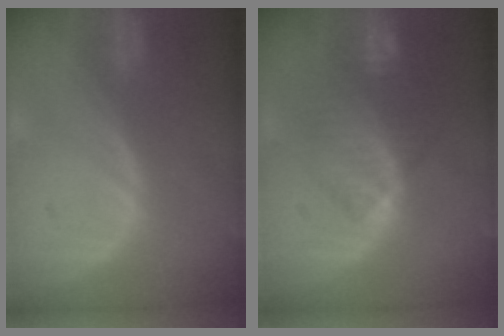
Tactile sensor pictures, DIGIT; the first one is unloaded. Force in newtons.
{"total": 8.2, "press": 7.2, "slide": 3.9}